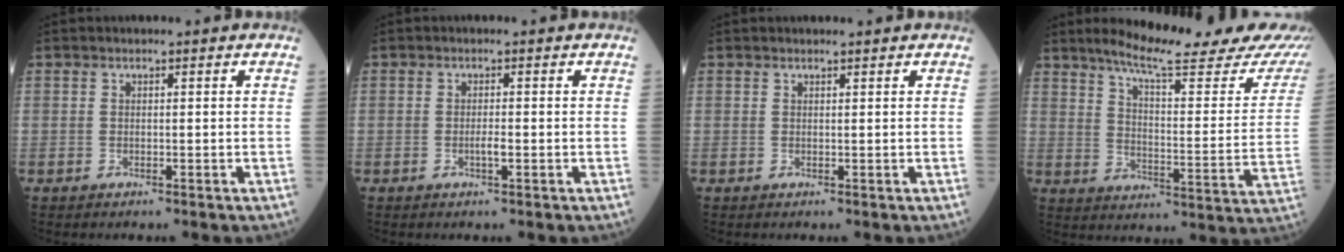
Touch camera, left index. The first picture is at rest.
{"total": 1.3, "force": [-0.5, 0.1, 1.2], "torque": [-0.025, -0.001, -0.006]}
{"total": 0.9, "force": [0.8, -0.1, 0.2], "torque": [-0.005, 0.004, 0.017]}
{"total": 22.5, "force": [19.6, 1.0, 11.0], "torque": [-0.148, -0.065, 0.252]}